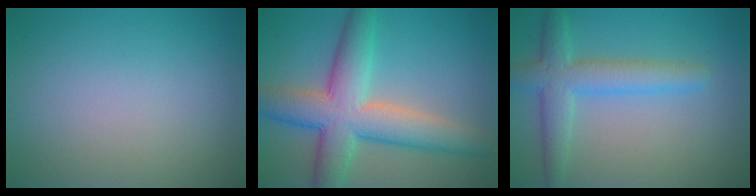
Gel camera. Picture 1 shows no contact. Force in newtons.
{"total": 8.5, "press": 8.5, "slide": 0.2}
{"total": 4.5, "press": 4.5, "slide": 0.1}